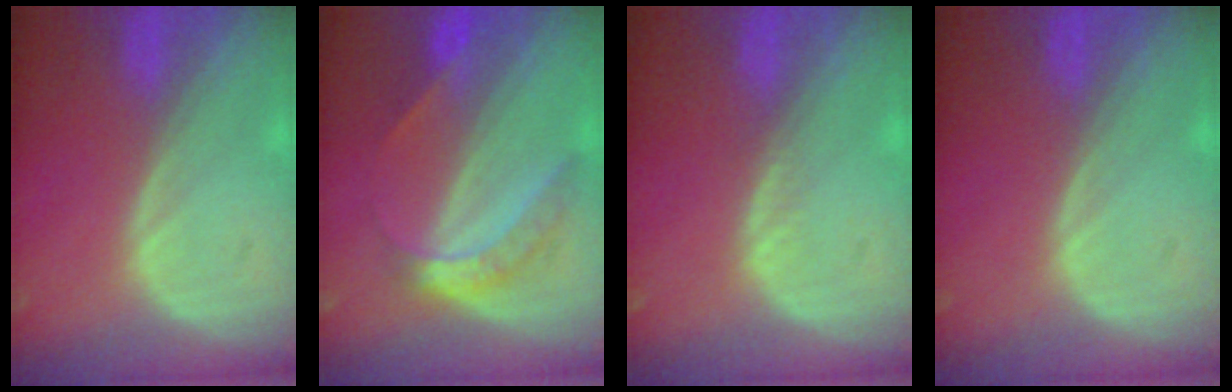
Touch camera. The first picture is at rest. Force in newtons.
{"total": 6.1, "press": 5.2, "slide": 3.1}
{"total": 0.9, "press": 0.9, "slide": 0.2}
{"total": 0.0}